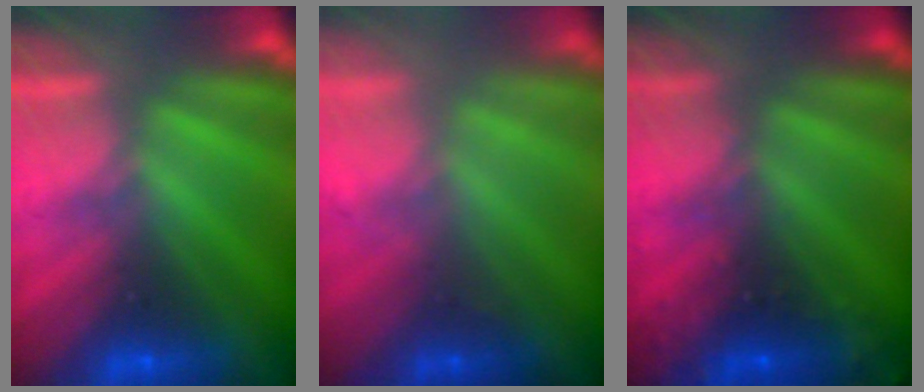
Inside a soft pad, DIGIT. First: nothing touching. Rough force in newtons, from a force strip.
{"total": 1.1}
{"total": 8.0}